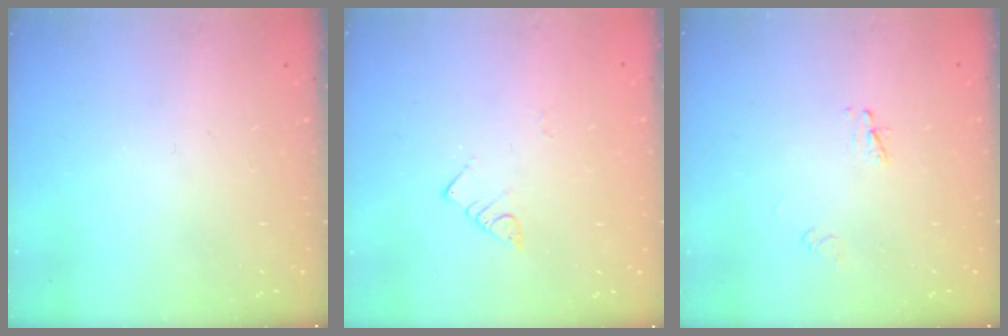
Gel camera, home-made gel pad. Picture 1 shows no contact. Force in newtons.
{"total": 3.0, "press": 3.0, "slide": 0.2}
{"total": 2.3, "press": 2.2, "slide": 0.2}